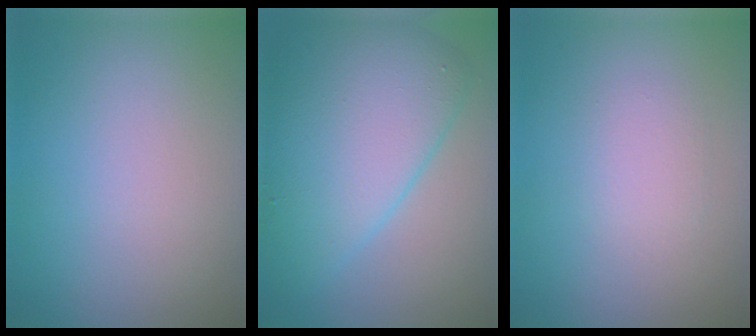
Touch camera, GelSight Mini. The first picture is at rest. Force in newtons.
{"total": 9.3, "press": 9.3, "slide": 0.1}
{"total": 1.7, "press": 1.7, "slide": 0.1}